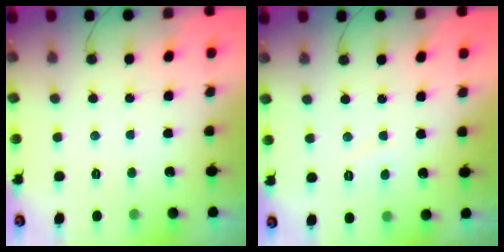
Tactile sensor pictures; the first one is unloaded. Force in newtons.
{"total": 2.6, "press": 2.6, "slide": 0.2}